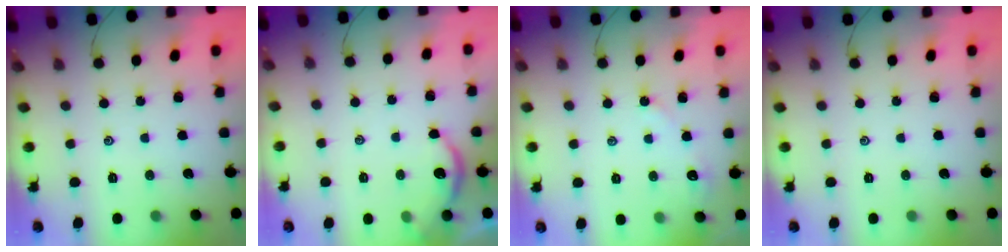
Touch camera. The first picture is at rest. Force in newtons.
{"total": 3.2, "press": 3.1, "slide": 0.6}
{"total": 2.9, "press": 2.9, "slide": 0.5}
{"total": 0.0}